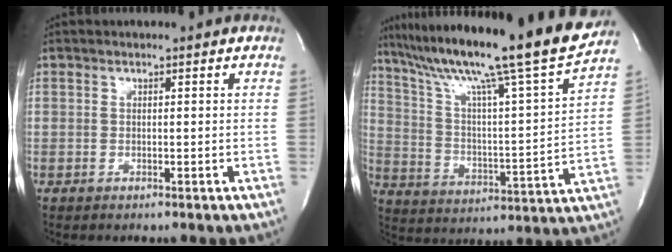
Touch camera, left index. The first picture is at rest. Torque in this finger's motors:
{"motor_torque": [0.95, -0.95, 0.54, 0.09]}